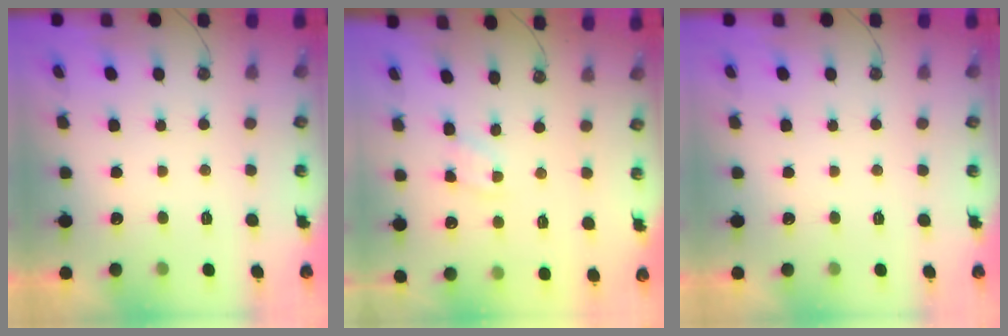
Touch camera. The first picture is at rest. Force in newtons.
{"total": 4.5, "press": 4.5, "slide": 0.4}
{"total": 0.0}